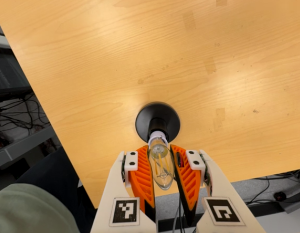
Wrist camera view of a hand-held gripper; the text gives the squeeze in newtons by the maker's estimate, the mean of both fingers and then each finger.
{"total": 21.0, "left": 22.7, "right": 19.4}